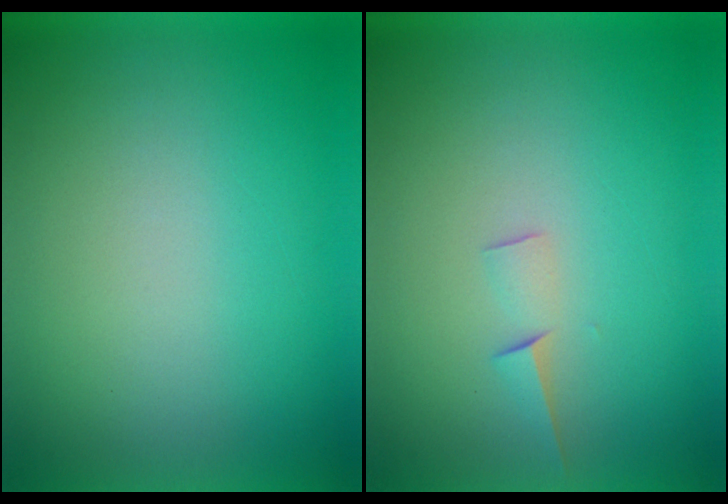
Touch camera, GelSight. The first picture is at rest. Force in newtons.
{"total": 1.5}